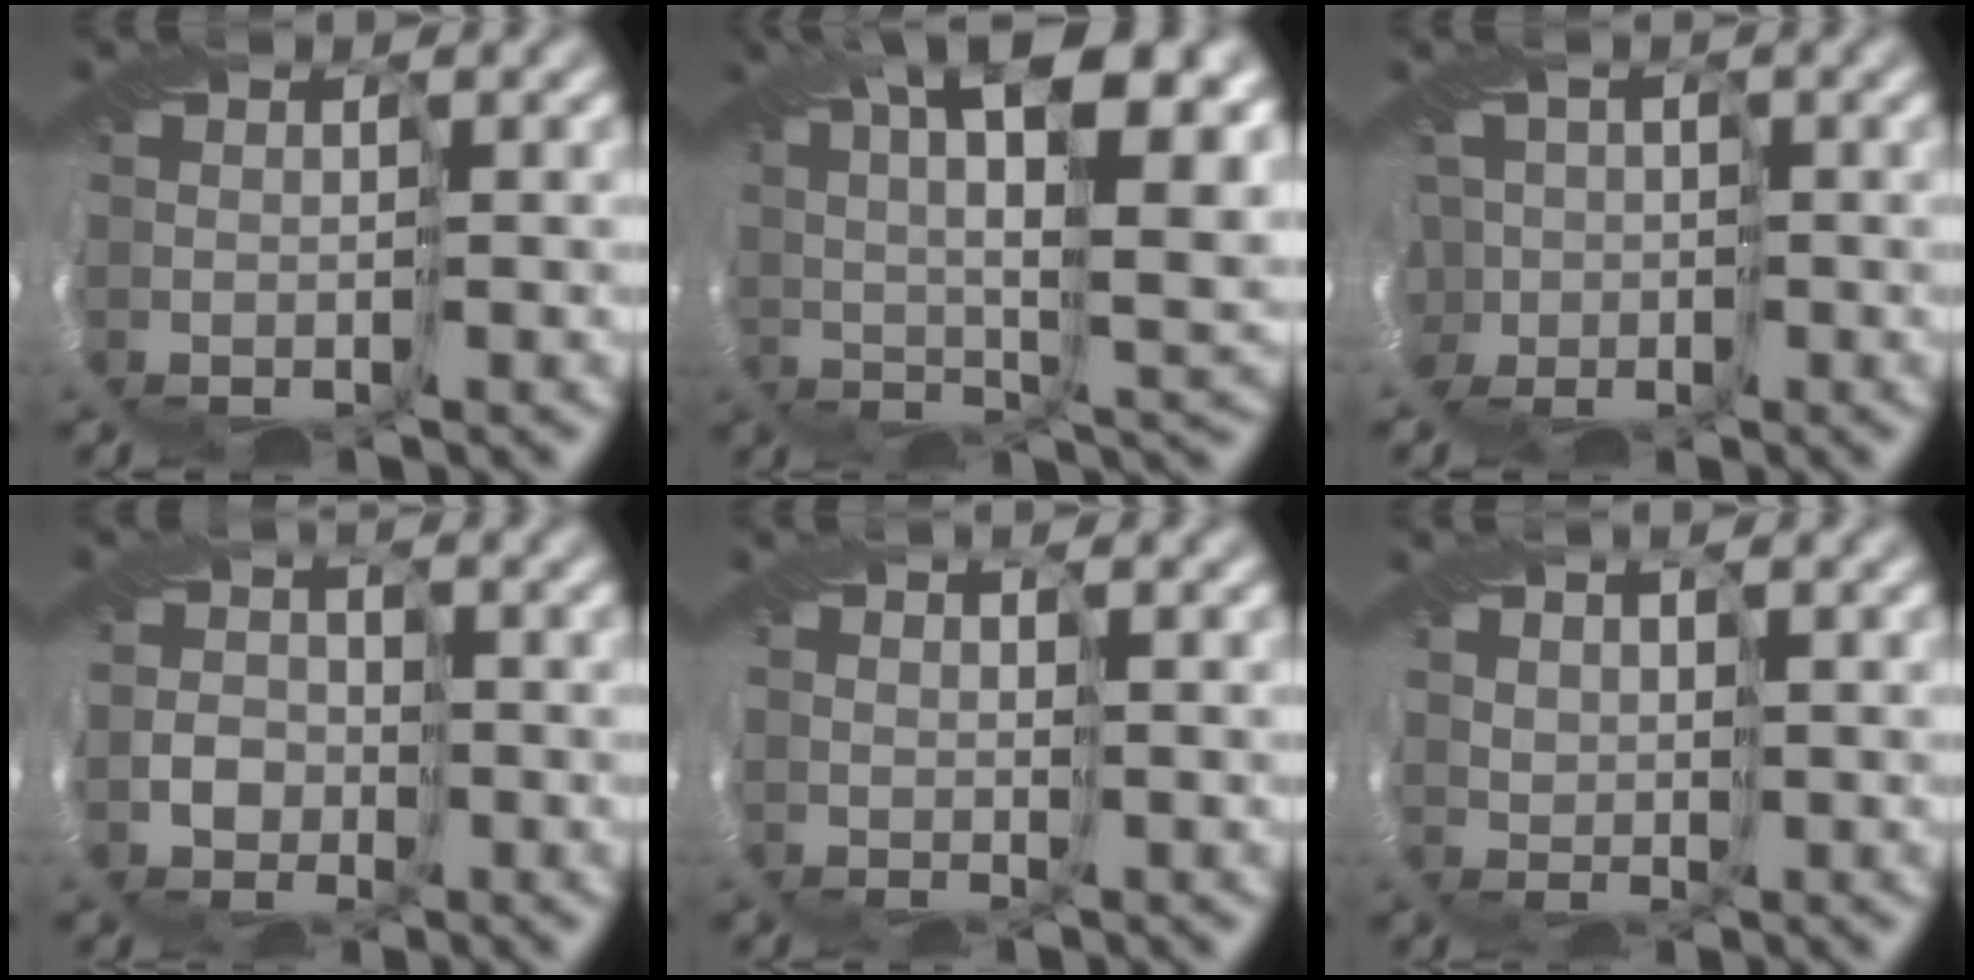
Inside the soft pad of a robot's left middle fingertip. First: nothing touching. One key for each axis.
{"total": 12.8, "fx": 6.1, "fy": 4.0, "fz": 10.5, "tx": -0.162, "ty": 0.025, "tz": 0.099}
{"total": 3.6, "fx": -0.9, "fy": 3.5, "fz": 0.7, "tx": -0.013, "ty": 0.011, "tz": -0.029}
{"total": 1.8, "fx": 0.3, "fy": 0.7, "fz": -1.6, "tx": 0.028, "ty": 0.003, "tz": 0.002}
{"total": 2.6, "fx": 1.8, "fy": -1.1, "fz": -1.5, "tx": 0.016, "ty": 0.005, "tz": 0.034}
{"total": 3.0, "fx": 2.3, "fy": -0.7, "fz": -1.7, "tx": 0.014, "ty": 0.008, "tz": 0.049}